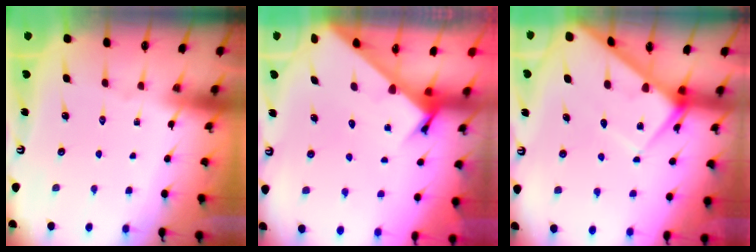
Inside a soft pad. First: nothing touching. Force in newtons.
{"total": 3.6, "press": 3.6, "slide": 0.1}
{"total": 8.4, "press": 8.4, "slide": 0.8}